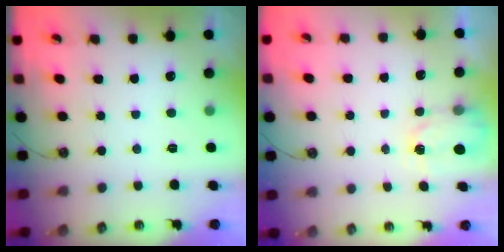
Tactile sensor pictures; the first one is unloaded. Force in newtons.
{"total": 2.4, "press": 2.4, "slide": 0.5}